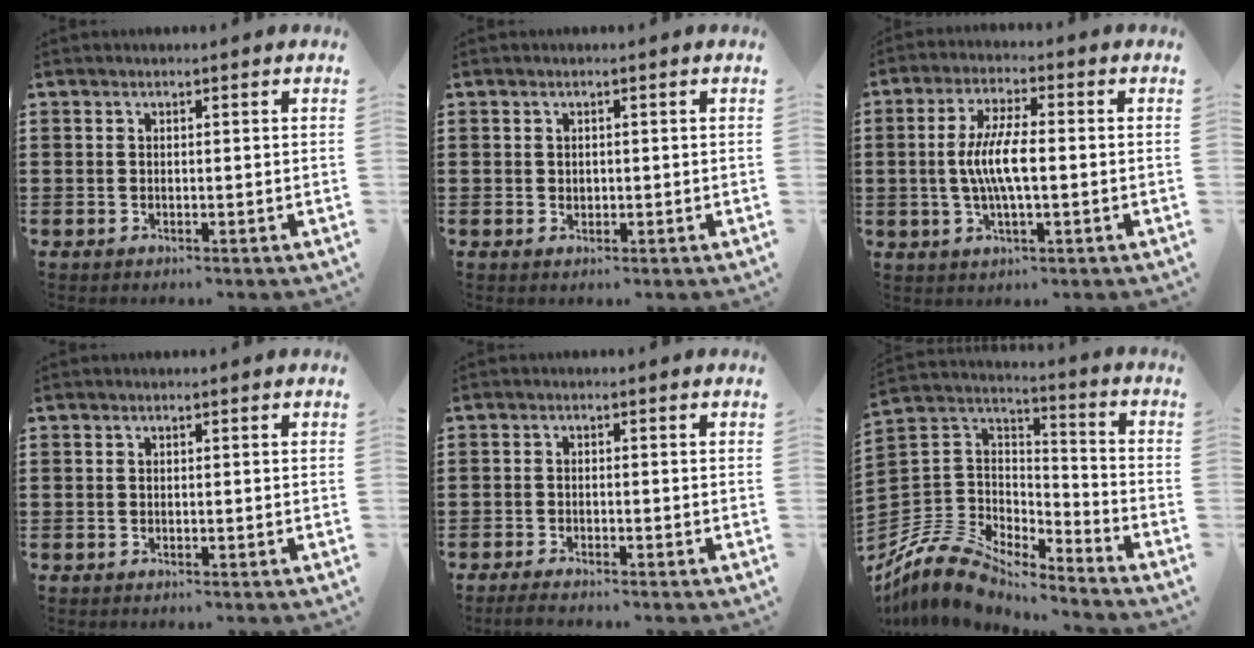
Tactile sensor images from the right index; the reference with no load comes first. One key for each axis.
{"total": 0.7, "fx": 0.3, "fy": 0.6, "fz": 0.1, "tx": -0.005, "ty": 0.005, "tz": 0.006}
{"total": 6.9, "fx": -0.4, "fy": 1.6, "fz": 6.7, "tx": -0.137, "ty": -0.003, "tz": -0.013}
{"total": 0.0}
{"total": 1.3, "fx": -1.3, "fy": -0.2, "fz": 0.4, "tx": -0.006, "ty": 0.000, "tz": -0.023}
{"total": 8.6, "fx": -7.5, "fy": 3.6, "fz": 2.2, "tx": -0.077, "ty": 0.001, "tz": -0.155}